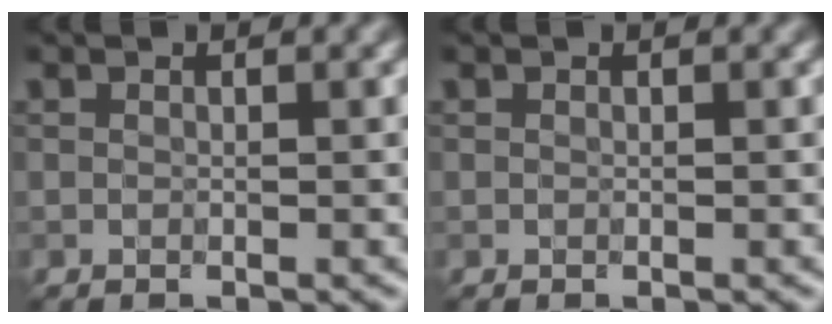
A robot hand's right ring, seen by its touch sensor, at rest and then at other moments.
{"total": 0.0}